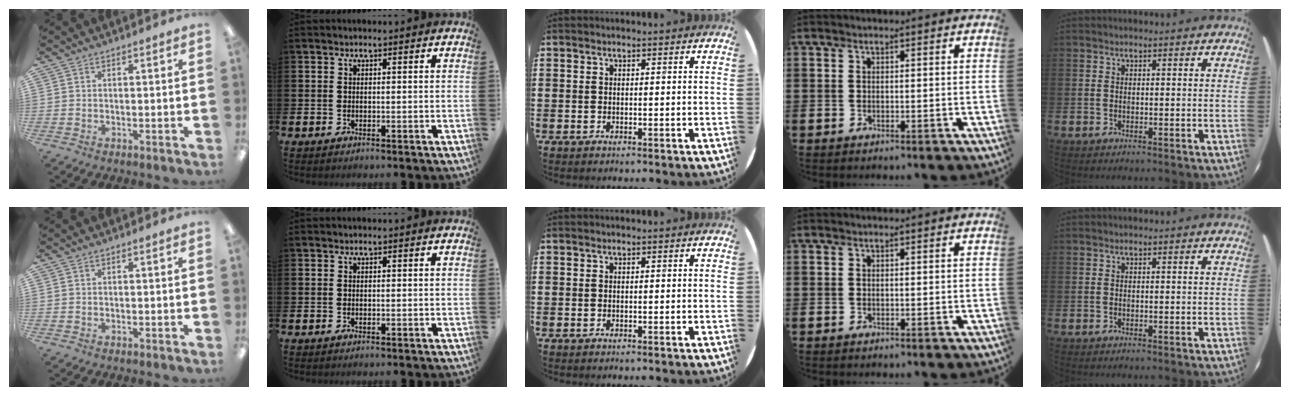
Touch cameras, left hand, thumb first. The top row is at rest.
{}